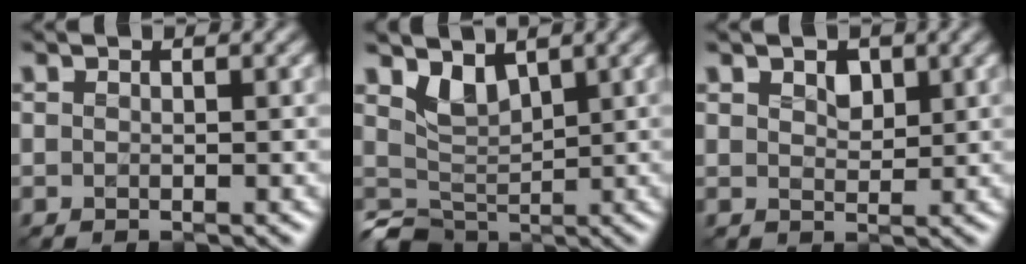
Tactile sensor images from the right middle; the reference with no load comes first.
{"total": 2.7, "force": [0.6, 2.2, 1.3], "torque": [-0.022, -0.009, 0.019]}
{"total": 1.7, "force": [0.9, 1.2, 0.9], "torque": [-0.017, -0.002, 0.016]}